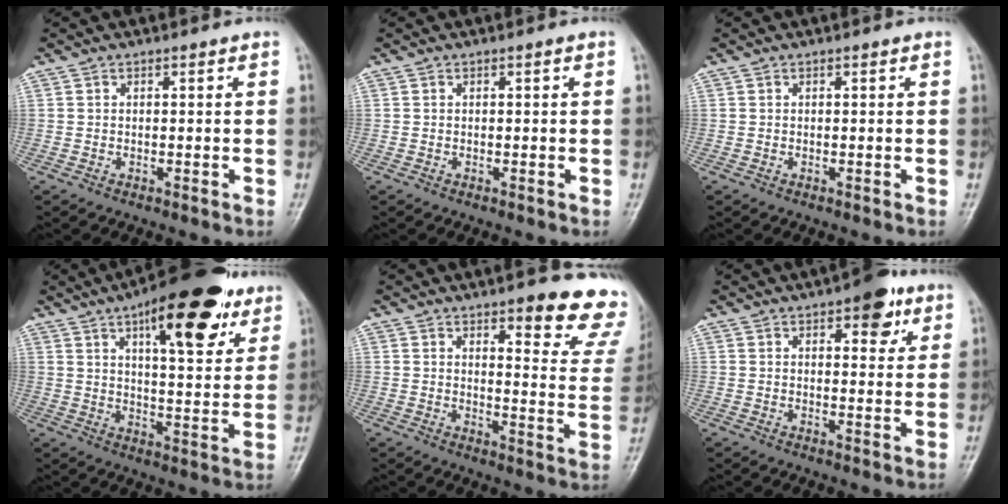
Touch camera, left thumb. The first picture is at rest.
{"total": 0.0}
{"total": 0.0}
{"total": 19.8, "force": [10.9, 7.3, 14.8], "torque": [-0.177, -0.033, 0.158]}
{"total": 15.2, "force": [11.2, 4.3, 9.3], "torque": [-0.065, -0.069, 0.119]}
{"total": 7.8, "force": [4.3, 3.5, 5.6], "torque": [-0.044, -0.014, 0.049]}